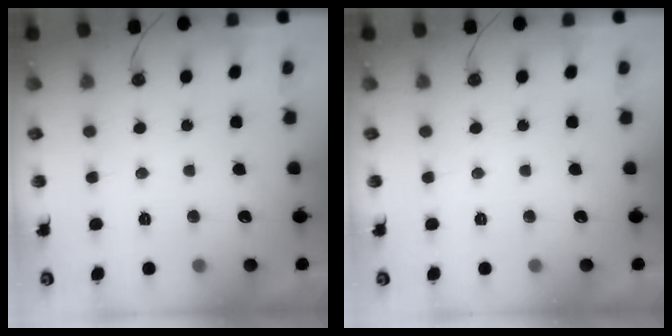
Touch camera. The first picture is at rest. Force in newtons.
{"total": 0.0}